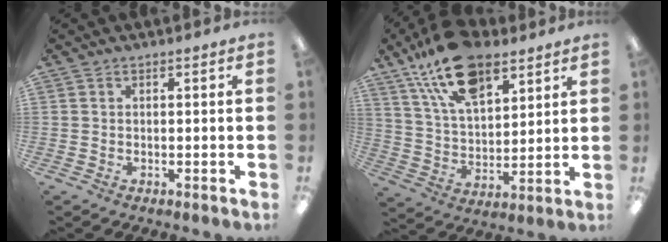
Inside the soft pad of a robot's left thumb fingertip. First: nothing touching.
{"total": 19.2, "force": [12.0, 9.6, 11.4], "torque": [-0.202, -0.046, 0.214]}